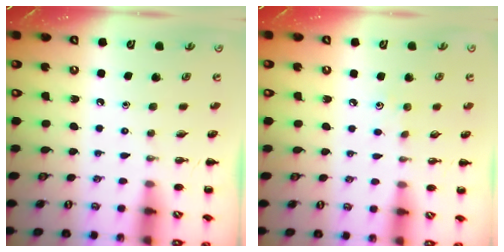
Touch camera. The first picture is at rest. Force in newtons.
{"total": 4.0, "press": 3.9, "slide": 1.1}